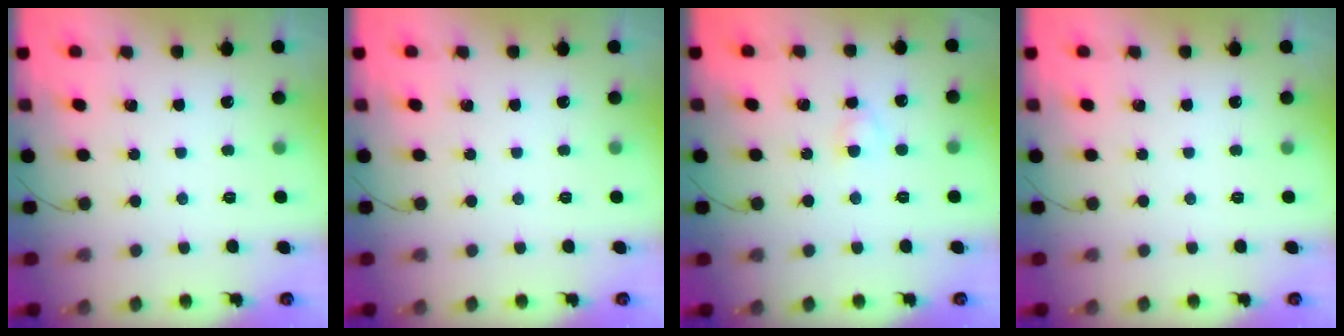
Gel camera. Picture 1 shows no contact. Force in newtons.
{"total": 0.0}
{"total": 2.5, "press": 2.3, "slide": 1.1}
{"total": 0.0}